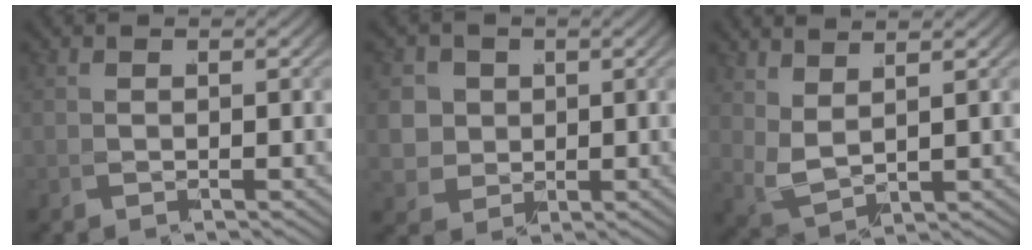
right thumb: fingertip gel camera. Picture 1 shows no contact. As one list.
[{"total": 6.0, "force": [0.8, 5.3, 2.7], "torque": [-0.077, -0.032, 0.032]}, {"total": 3.8, "force": [2.6, 1.5, 2.4], "torque": [-0.052, -0.007, 0.065]}]